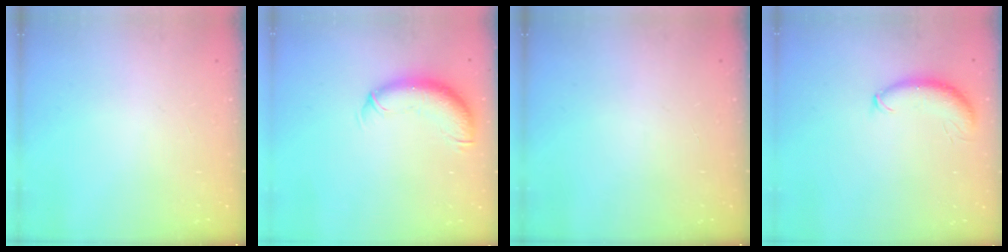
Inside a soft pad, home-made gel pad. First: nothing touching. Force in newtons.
{"total": 10.9, "press": 10.6, "slide": 2.3}
{"total": 0.0}
{"total": 8.7, "press": 8.6, "slide": 1.2}